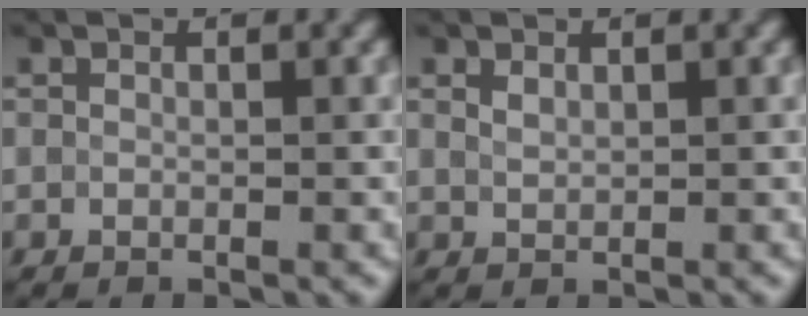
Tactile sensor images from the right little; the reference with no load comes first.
{"total": 1.0, "force": [0.7, 0.4, 0.5], "torque": [-0.014, 0.003, 0.017]}